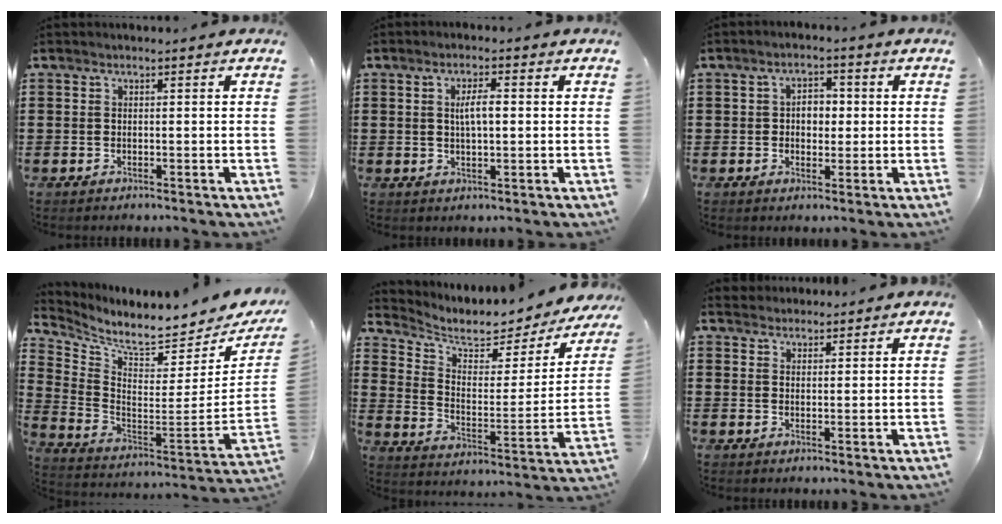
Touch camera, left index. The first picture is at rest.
{"total": 3.4, "force": [0.3, 1.1, 3.2], "torque": [-0.063, 0.004, 0.003]}
{"total": 3.5, "force": [-0.1, 2.5, 2.4], "torque": [-0.046, 0.008, -0.009]}
{"total": 6.0, "force": [5.5, 0.1, 2.4], "torque": [-0.072, -0.068, 0.087]}
{"total": 5.1, "force": [4.1, 2.2, 1.9], "torque": [-0.057, -0.033, 0.067]}
{"total": 1.9, "force": [1.7, 0.7, -0.4], "torque": [0.004, 0.004, 0.034]}